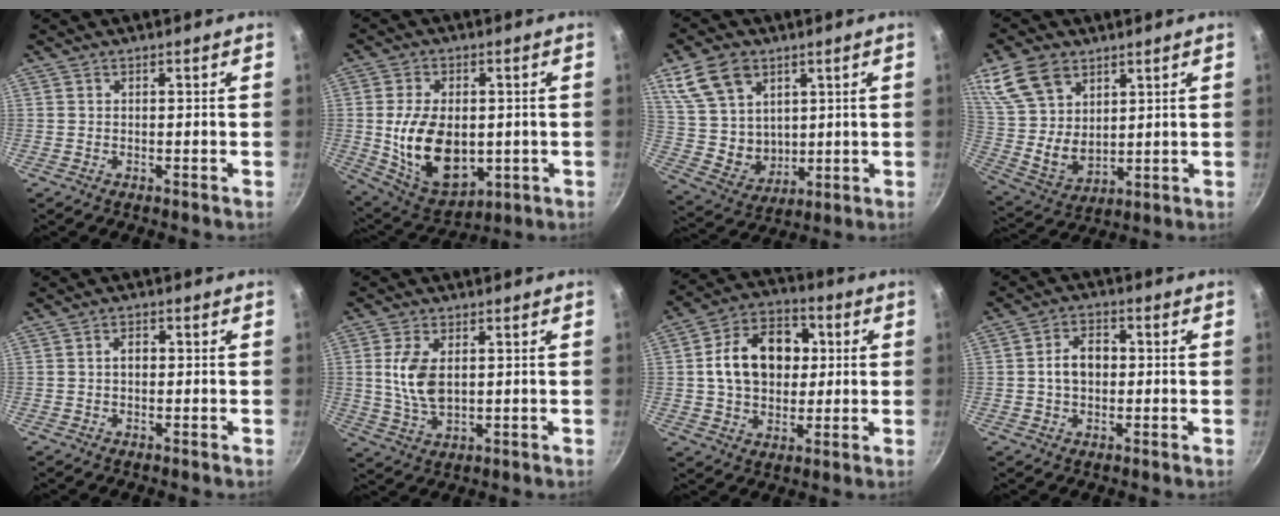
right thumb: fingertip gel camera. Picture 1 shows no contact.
{"total": 16.1, "force": [-0.6, 10.4, 12.3], "torque": [-0.194, -0.015, 0.008]}
{"total": 14.5, "force": [6.6, 10.6, 7.3], "torque": [-0.112, -0.026, 0.144]}
{"total": 15.3, "force": [8.2, 9.8, 8.4], "torque": [-0.151, -0.031, 0.177]}
{"total": 2.2, "force": [0.0, 1.5, 1.6], "torque": [-0.017, 0.008, -0.001]}
{"total": 8.2, "force": [1.2, 4.6, 6.7], "torque": [-0.132, -0.009, 0.028]}
{"total": 16.5, "force": [2.4, 12.1, 10.9], "torque": [-0.142, 0.020, 0.029]}
{"total": 6.6, "force": [0.1, 4.7, 4.7], "torque": [-0.056, 0.016, -0.004]}